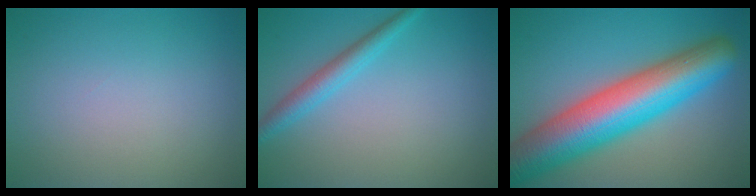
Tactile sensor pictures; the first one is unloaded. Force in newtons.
{"total": 2.5, "press": 2.5, "slide": 0.0}
{"total": 12.1, "press": 12.1, "slide": 0.4}